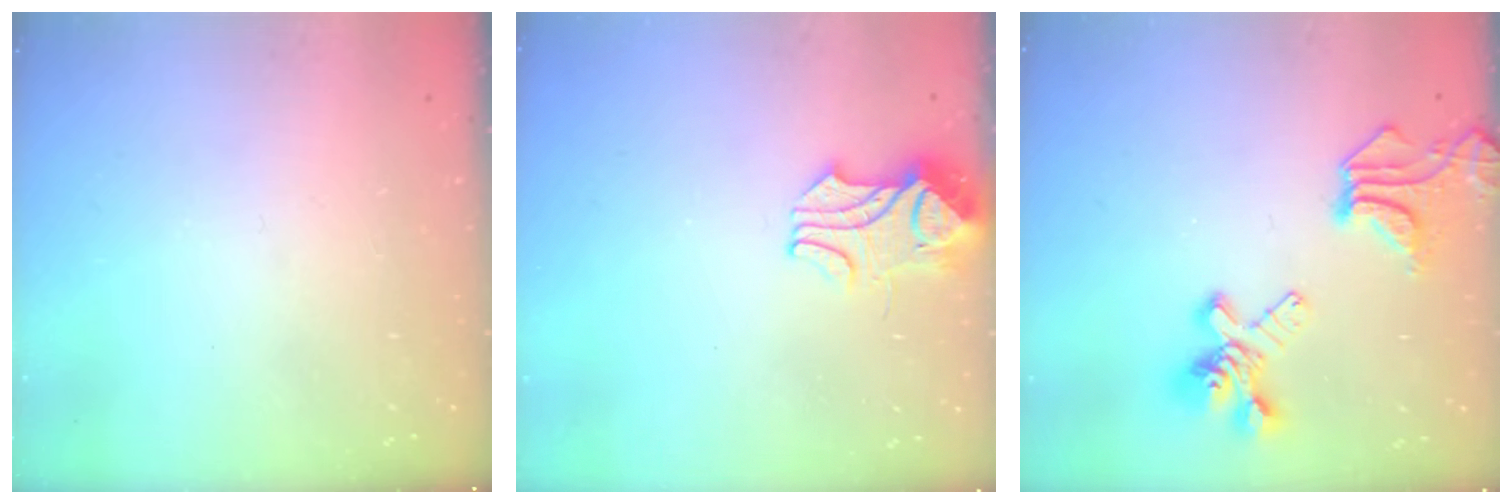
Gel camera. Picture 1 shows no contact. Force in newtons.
{"total": 2.4, "press": 2.3, "slide": 0.8}
{"total": 9.4, "press": 9.1, "slide": 2.6}